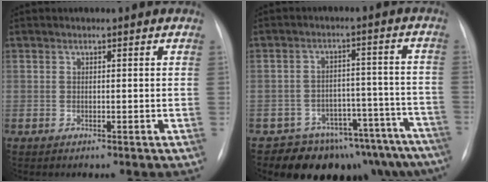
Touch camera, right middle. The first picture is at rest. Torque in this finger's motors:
{"motor_torque": [0.84, -1.20, 0.21, 0.06]}